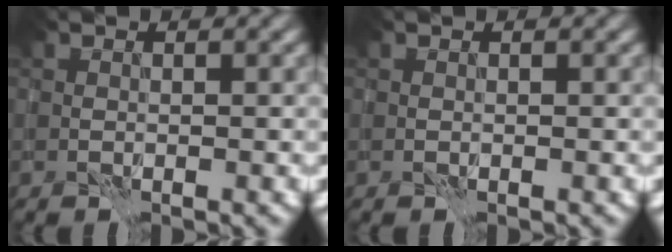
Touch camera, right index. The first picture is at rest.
{"total": 0.0}